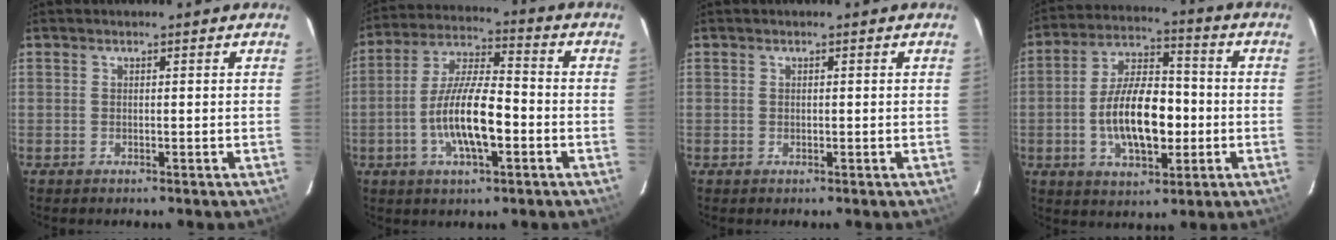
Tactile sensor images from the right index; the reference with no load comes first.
{"total": 13.0, "force": [-3.8, 3.9, 11.8], "torque": [-0.235, -0.001, -0.069]}
{"total": 0.5, "force": [0.1, 0.4, 0.3], "torque": [-0.006, 0.001, 0.002]}
{"total": 14.7, "force": [-2.6, 7.1, 12.6], "torque": [-0.237, 0.011, -0.039]}